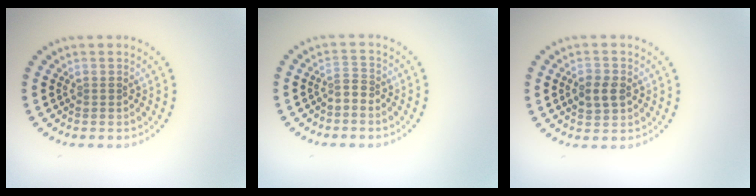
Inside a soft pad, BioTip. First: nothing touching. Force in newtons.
{"total": 1.2, "press": 0.7, "slide": 1.0}
{"total": 2.6, "press": 2.6, "slide": 0.0}